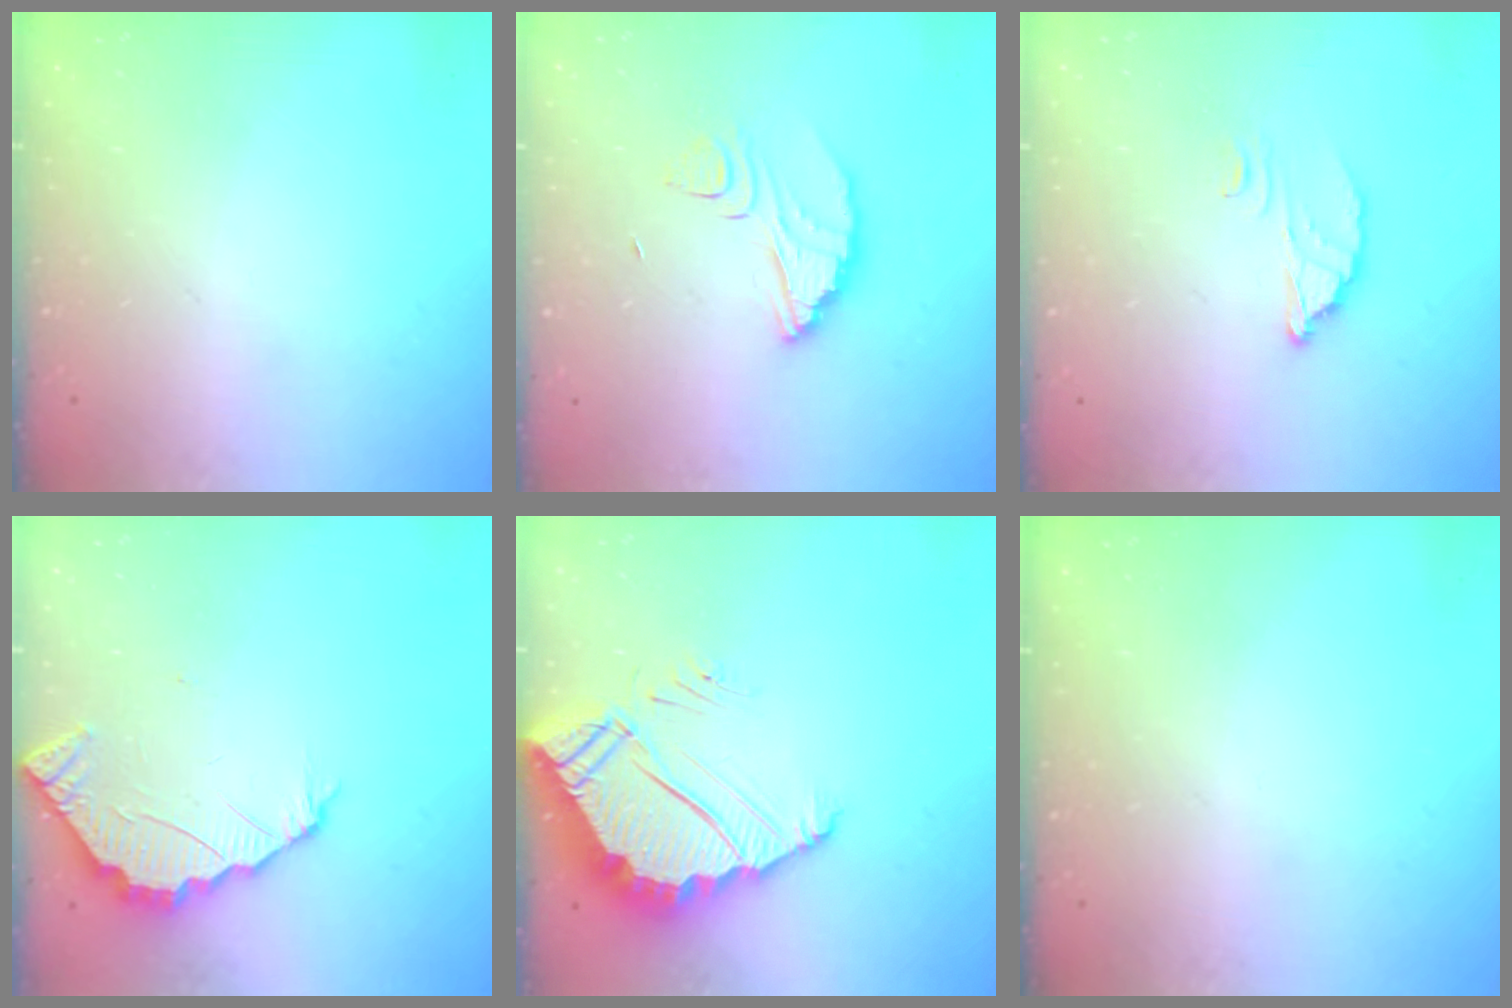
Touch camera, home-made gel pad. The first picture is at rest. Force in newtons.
{"total": 6.7, "press": 6.7, "slide": 0.4}
{"total": 3.7, "press": 3.7, "slide": 0.3}
{"total": 2.6, "press": 2.6, "slide": 0.2}
{"total": 8.5, "press": 8.5, "slide": 0.5}
{"total": 0.0}